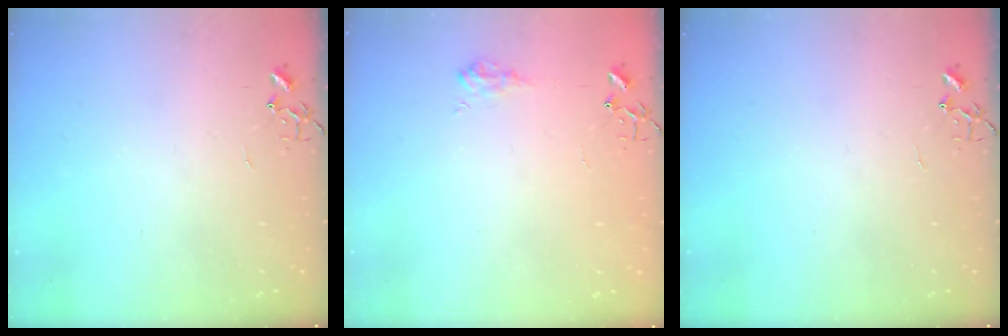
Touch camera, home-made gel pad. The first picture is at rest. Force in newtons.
{"total": 8.2, "press": 8.2, "slide": 0.5}
{"total": 0.0}